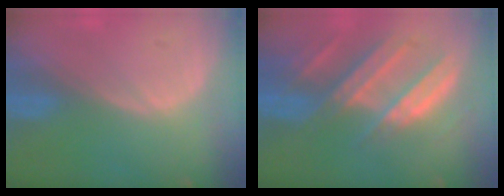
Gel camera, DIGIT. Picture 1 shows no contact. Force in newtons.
{"total": 9.6, "press": 8.5, "slide": 4.4}